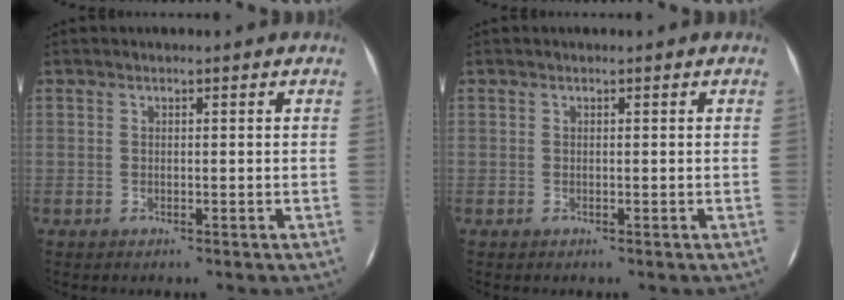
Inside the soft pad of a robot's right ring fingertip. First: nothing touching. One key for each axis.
{"total": 0.0}